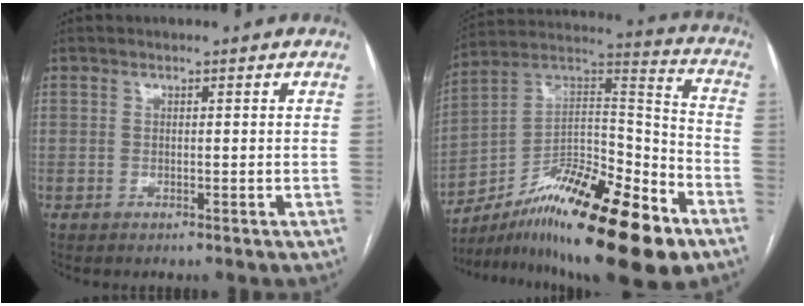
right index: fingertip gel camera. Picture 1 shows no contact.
{"total": 24.0, "force": [-15.0, 4.9, 18.2], "torque": [-0.271, 0.015, -0.245]}